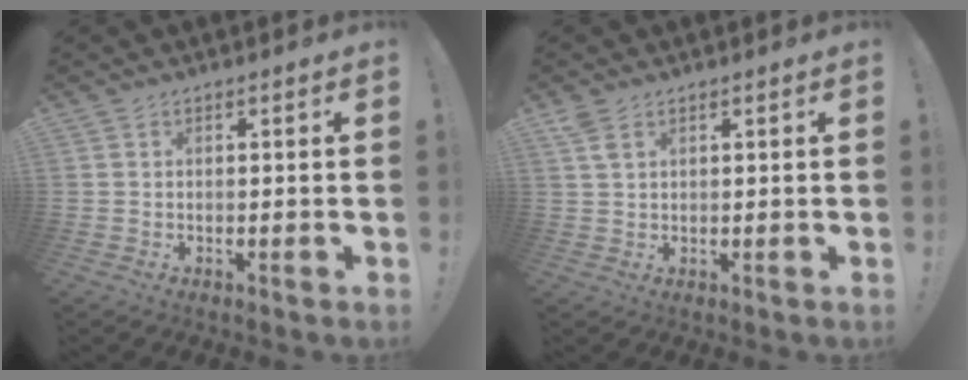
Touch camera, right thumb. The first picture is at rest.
{"total": 3.2, "force": [1.9, 1.6, 2.1], "torque": [-0.038, -0.006, 0.035]}